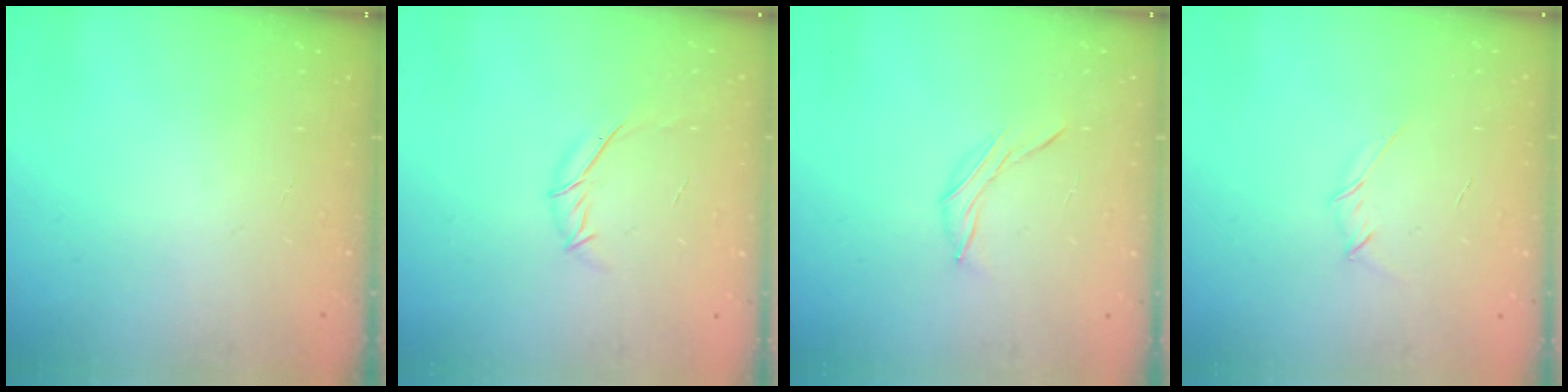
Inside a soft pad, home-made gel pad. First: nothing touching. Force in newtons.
{"total": 5.6, "press": 5.4, "slide": 1.3}
{"total": 5.5, "press": 5.4, "slide": 1.2}
{"total": 2.6, "press": 2.5, "slide": 0.8}